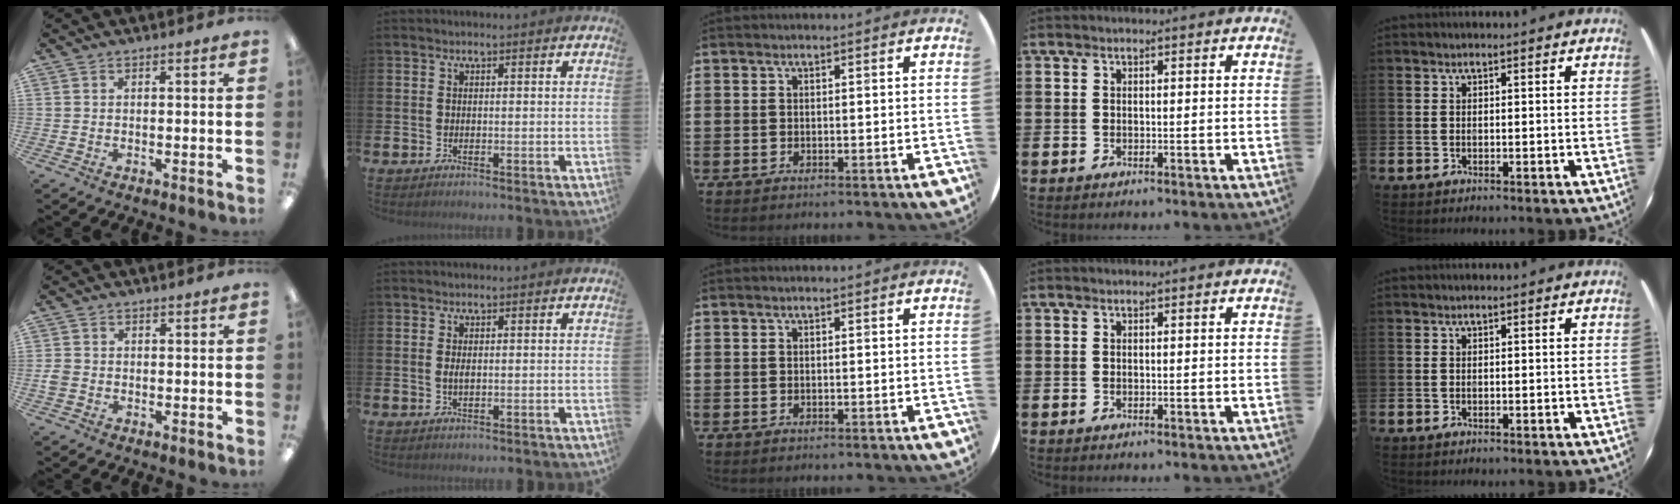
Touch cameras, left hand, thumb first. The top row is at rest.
{"thumb": {"total": 2.1, "force": [-0.4, 1.9, 0.9], "torque": [-0.013, 0.005, -0.009]}, "index": {"total": 1.3, "force": [0.2, 0.6, 1.2], "torque": [-0.021, 0.003, 0.002]}}